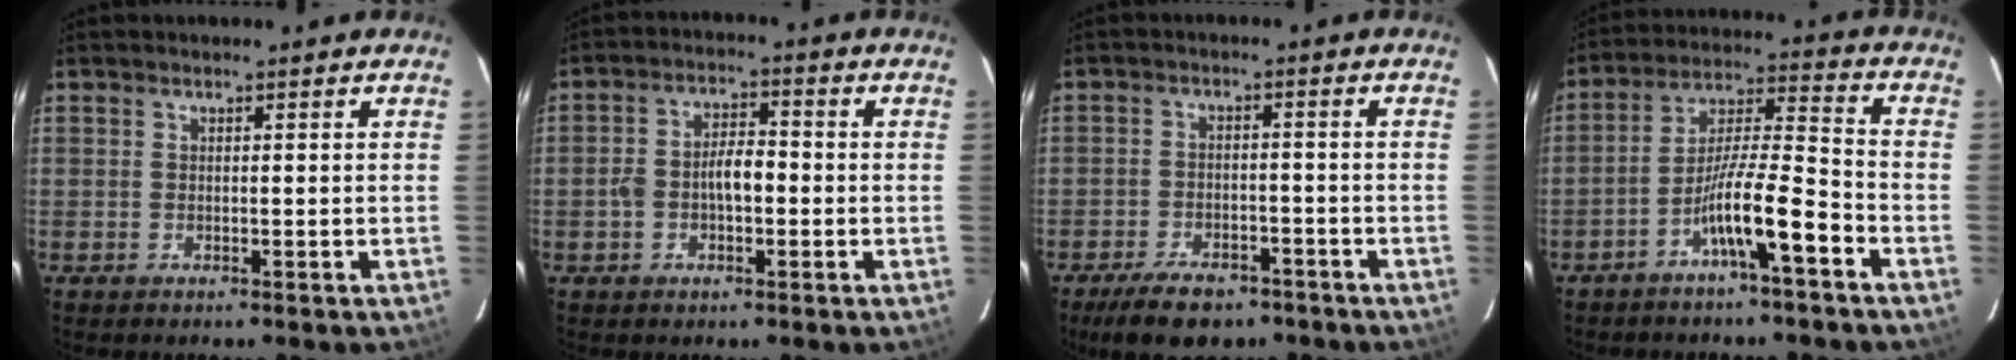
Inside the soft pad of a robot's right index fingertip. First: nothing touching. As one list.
[{"total": 5.9, "force": [-1.0, 2.8, 5.1], "torque": [-0.107, 0.021, -0.018]}, {"total": 8.8, "force": [-6.6, 4.0, 4.2], "torque": [-0.075, -0.004, -0.107]}, {"total": 10.1, "force": [-5.4, 0.3, 8.5], "torque": [-0.158, 0.014, -0.098]}]